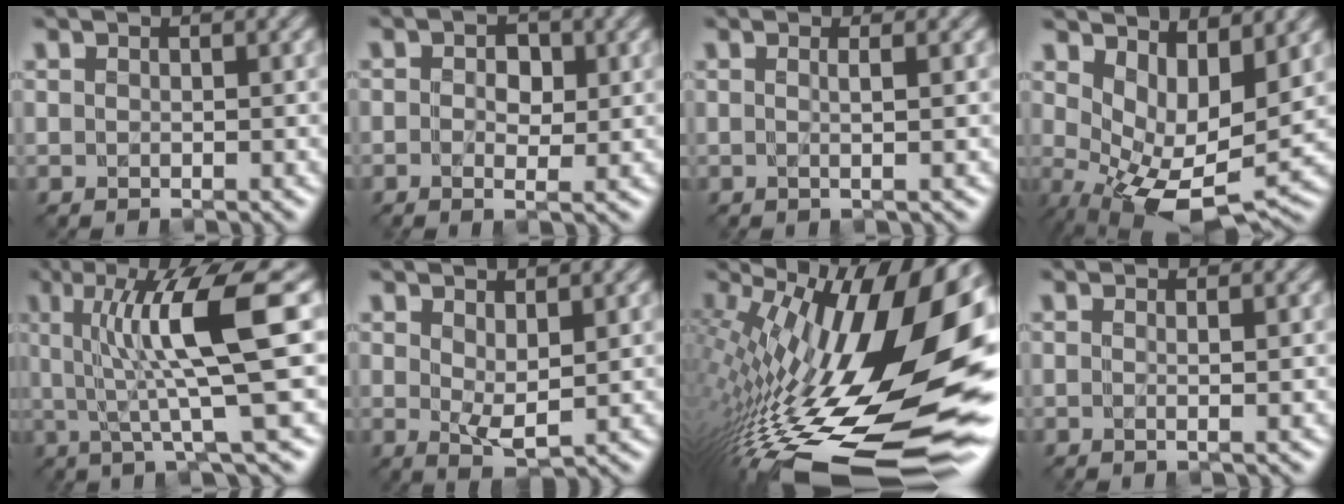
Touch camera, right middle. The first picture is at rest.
{"total": 2.3, "force": [0.2, 1.4, 1.8], "torque": [-0.031, -0.001, -0.001]}
{"total": 1.8, "force": [0.4, 0.6, 1.7], "torque": [-0.021, 0.002, -0.016]}
{"total": 7.8, "force": [0.8, 4.0, 6.6], "torque": [-0.120, -0.024, 0.026]}
{"total": 10.0, "force": [1.6, 1.6, 9.7], "torque": [-0.129, 0.000, 0.024]}
{"total": 2.2, "force": [0.8, 0.7, 1.8], "torque": [-0.041, -0.009, 0.019]}
{"total": 18.7, "force": [-1.6, 7.4, 17.1], "torque": [-0.294, -0.015, -0.037]}
{"total": 0.9, "force": [0.1, 0.2, 0.9], "torque": [-0.016, 0.000, -0.008]}